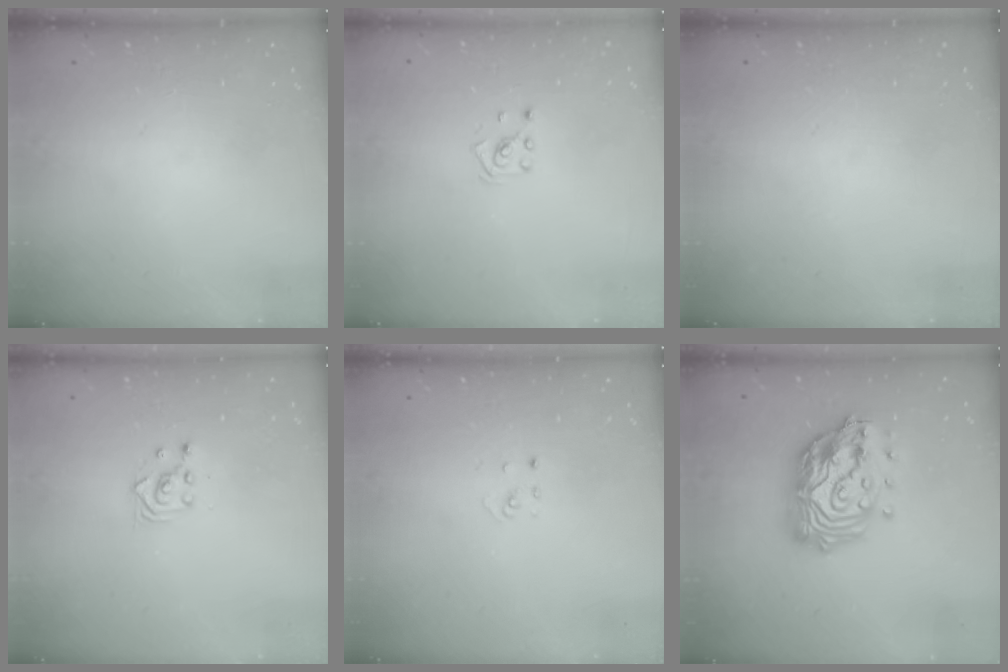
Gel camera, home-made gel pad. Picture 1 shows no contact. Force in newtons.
{"total": 2.2, "press": 2.2, "slide": 0.6}
{"total": 0.0}
{"total": 2.3, "press": 2.3, "slide": 0.3}
{"total": 2.1, "press": 2.1, "slide": 0.1}
{"total": 20.2, "press": 20.1, "slide": 2.1}